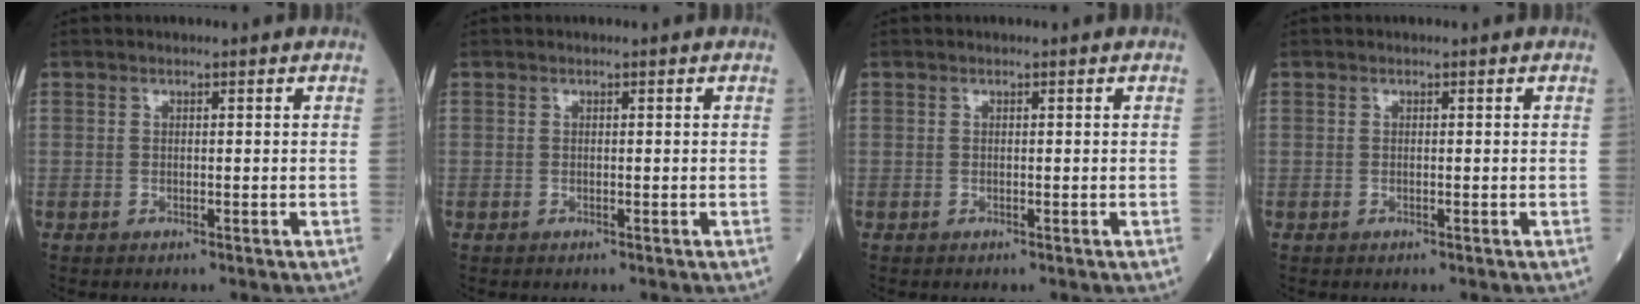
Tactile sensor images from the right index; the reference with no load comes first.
{"total": 0.0}
{"total": 0.0}
{"total": 0.0}